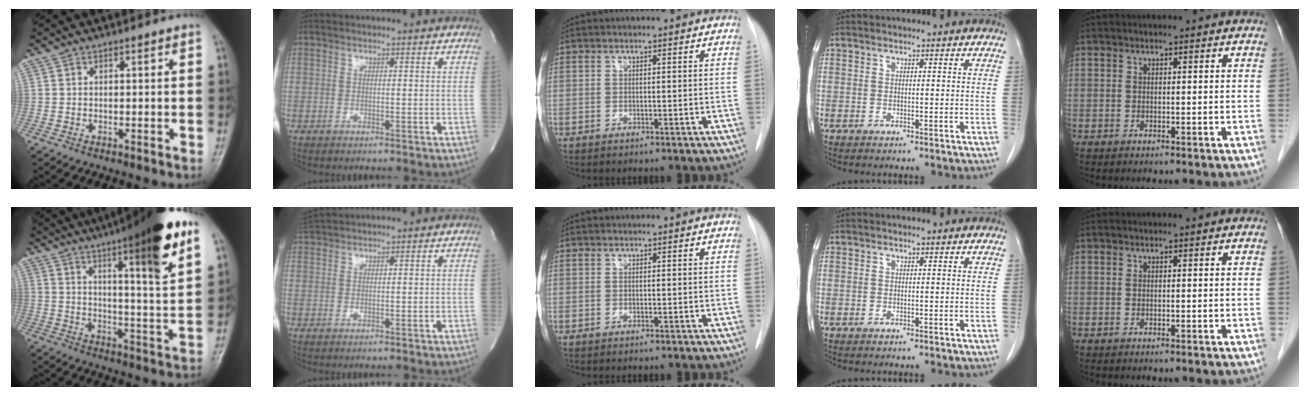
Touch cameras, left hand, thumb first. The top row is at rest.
{"thumb": {"total": 21.7, "force": [12.0, 3.0, 17.8], "torque": [-0.242, -0.040, 0.177]}, "index": {"total": 3.2, "force": [3.2, -0.4, 0.6], "torque": [-0.011, 0.025, 0.064]}}